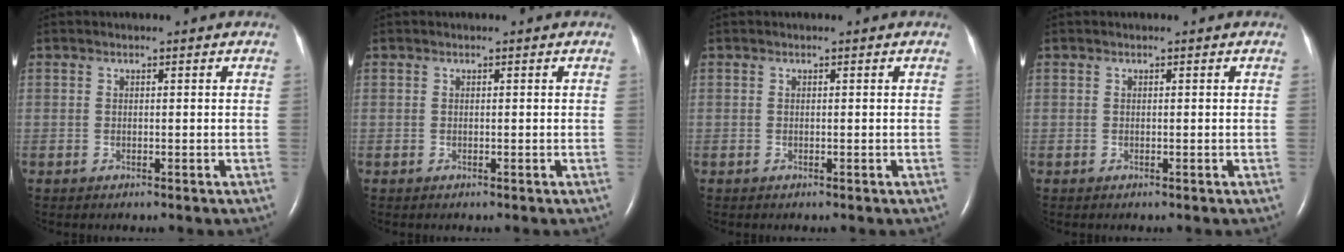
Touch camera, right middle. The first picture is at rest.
{"total": 0.0}
{"total": 0.0}
{"total": 0.0}